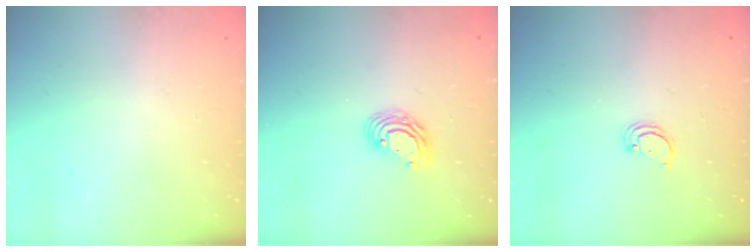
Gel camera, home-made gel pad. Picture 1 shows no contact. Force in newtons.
{"total": 7.5, "press": 7.4, "slide": 1.1}
{"total": 2.1, "press": 2.1, "slide": 0.2}